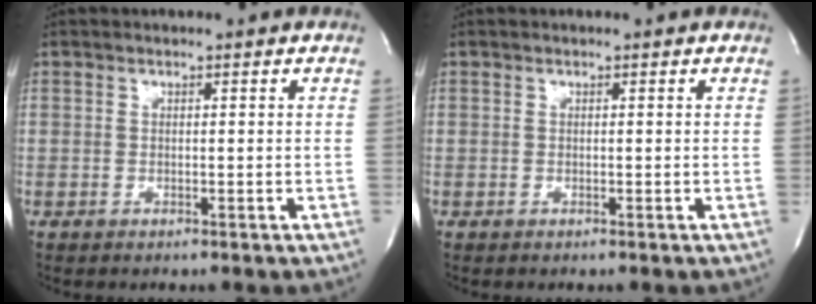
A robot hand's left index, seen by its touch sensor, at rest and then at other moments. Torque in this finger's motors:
{"motor_torque": [-0.01, 0.00, 0.00, 0.00]}